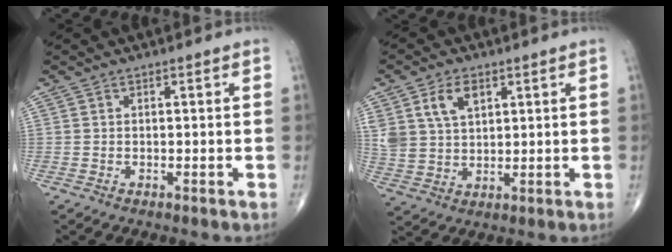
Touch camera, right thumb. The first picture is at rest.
{"total": 8.7, "force": [3.8, 5.5, 5.5], "torque": [-0.100, -0.009, 0.080]}